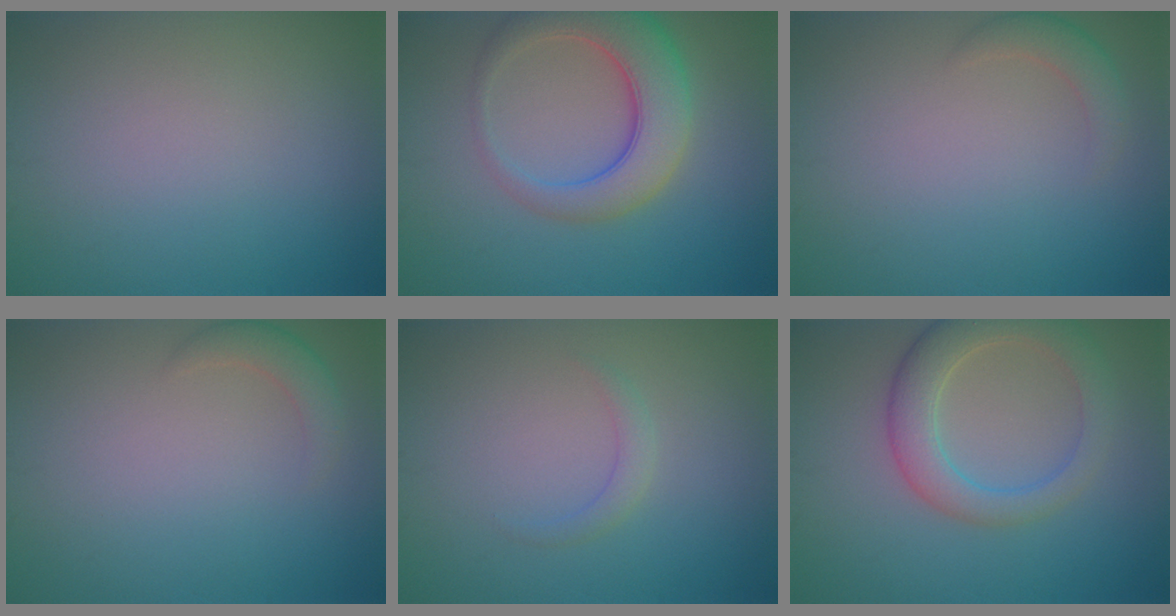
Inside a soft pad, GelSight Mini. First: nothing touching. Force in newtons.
{"total": 6.9, "press": 6.9, "slide": 0.3}
{"total": 1.8, "press": 1.8, "slide": 0.1}
{"total": 1.8, "press": 1.8, "slide": 0.1}
{"total": 1.2, "press": 1.2, "slide": 0.1}
{"total": 5.0, "press": 5.0, "slide": 0.3}